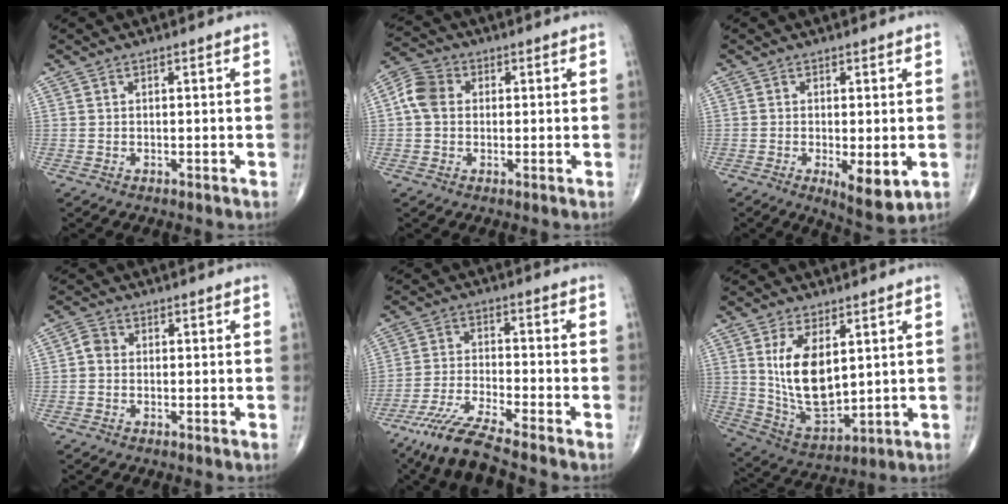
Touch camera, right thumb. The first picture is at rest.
{"total": 6.1, "force": [0.6, 4.8, 3.6], "torque": [-0.066, 0.016, 0.002]}
{"total": 6.9, "force": [-1.7, 2.4, 6.3], "torque": [-0.095, -0.020, -0.021]}
{"total": 2.3, "force": [-0.2, 2.0, 1.2], "torque": [-0.014, 0.005, -0.012]}
{"total": 9.0, "force": [-7.4, 0.0, 5.1], "torque": [-0.119, 0.017, -0.146]}
{"total": 13.1, "force": [3.3, 6.7, 10.8], "torque": [-0.184, -0.025, 0.082]}